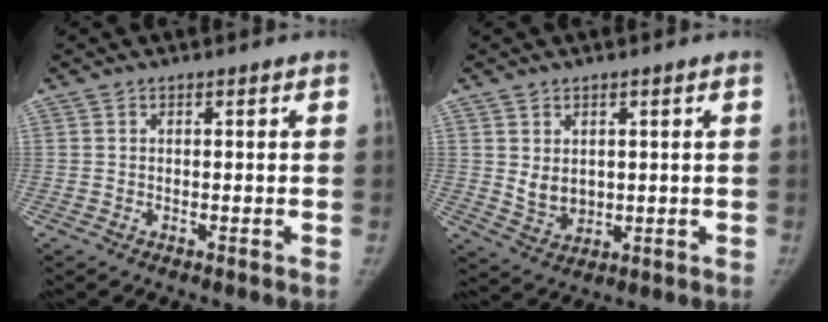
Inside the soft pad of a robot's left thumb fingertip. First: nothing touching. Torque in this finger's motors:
{"motor_torque": [0.05, 0.12, 0.10, 0.04, 0.02]}